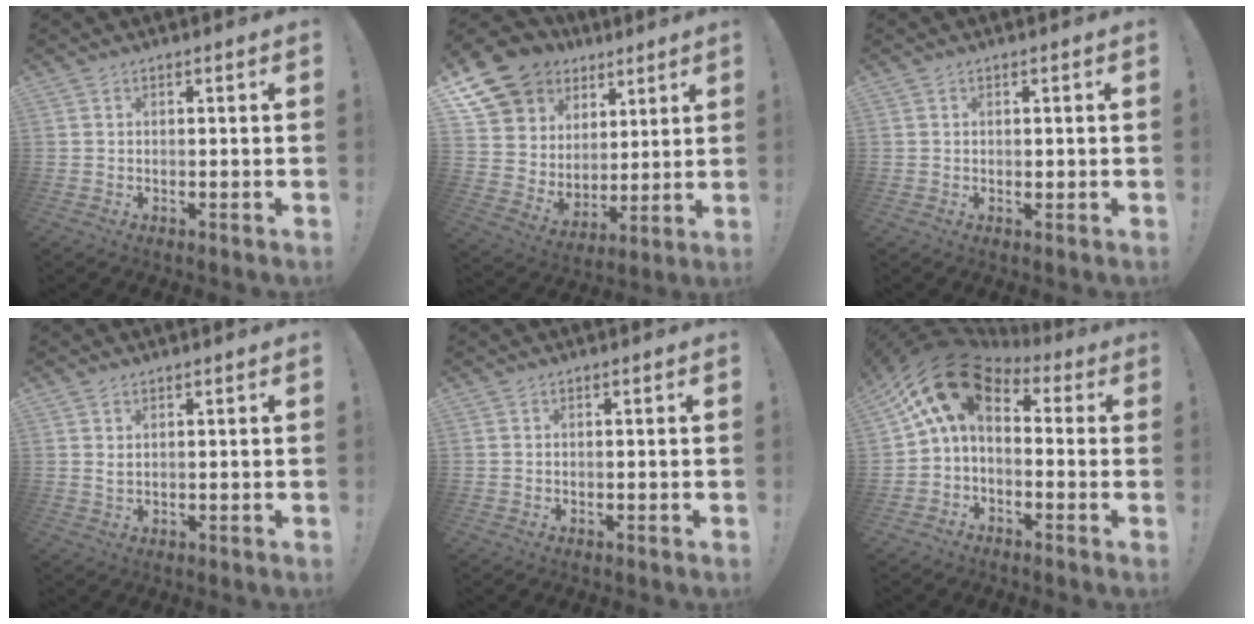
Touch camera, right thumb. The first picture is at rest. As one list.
[{"total": 14.3, "force": [9.4, 10.1, 3.6], "torque": [-0.066, -0.068, 0.199]}, {"total": 0.6, "force": [0.1, 0.6, 0.2], "torque": [0.006, -0.001, 0.000]}, {"total": 1.7, "force": [1.1, 0.8, 1.1], "torque": [-0.016, -0.002, 0.019]}, {"total": 0.0}, {"total": 15.0, "force": [5.6, 8.5, 10.9], "torque": [-0.204, -0.018, 0.101]}]